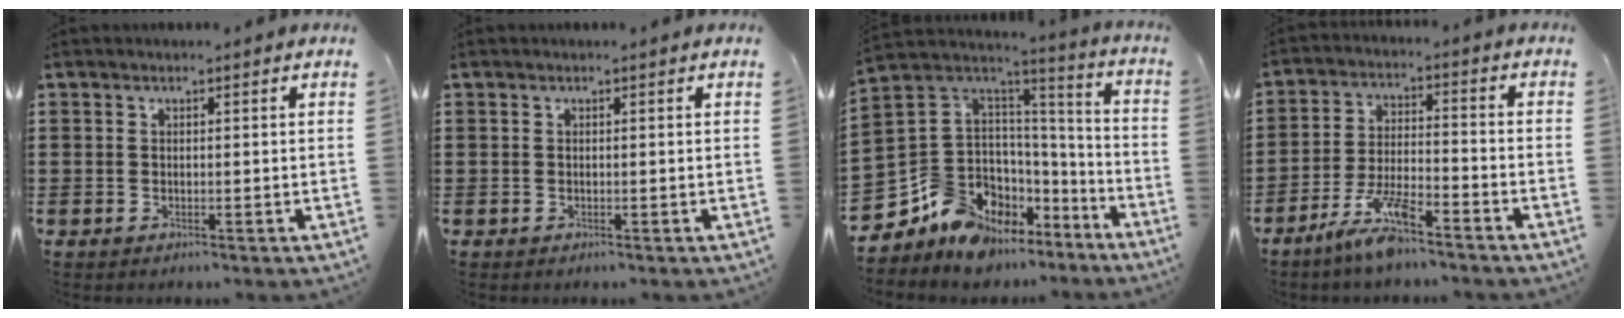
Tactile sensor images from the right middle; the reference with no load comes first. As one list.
[{"total": 0.0}, {"total": 10.7, "force": [-8.1, 6.6, 2.3], "torque": [-0.091, -0.007, -0.157]}, {"total": 7.9, "force": [-6.1, 1.2, 4.9], "torque": [-0.111, -0.007, -0.117]}]